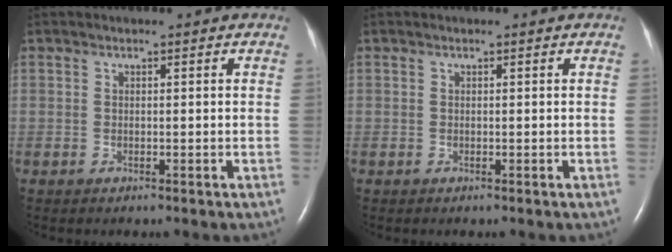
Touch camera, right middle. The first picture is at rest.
{"total": 0.0}